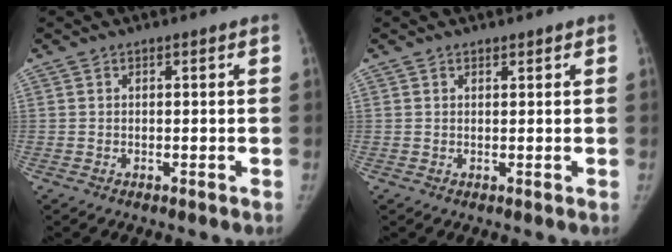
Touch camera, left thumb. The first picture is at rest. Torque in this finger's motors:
{"motor_torque": [-0.32, -0.13, -0.34, 0.08, -0.01]}